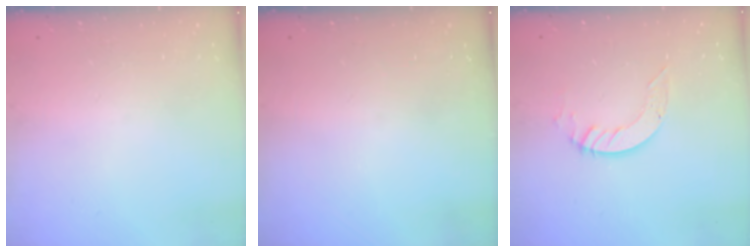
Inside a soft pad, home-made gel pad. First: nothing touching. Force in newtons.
{"total": 0.0}
{"total": 4.0, "press": 4.0, "slide": 0.2}